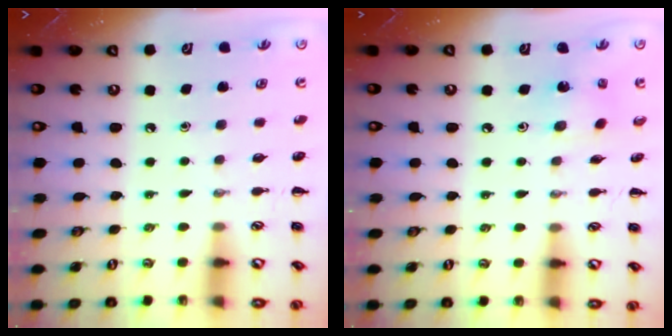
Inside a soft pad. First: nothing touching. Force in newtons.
{"total": 1.8, "press": 1.7, "slide": 0.5}